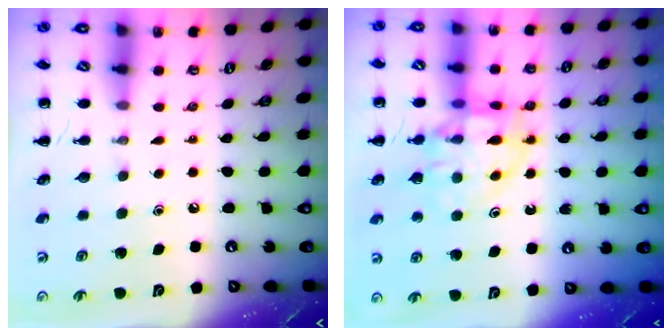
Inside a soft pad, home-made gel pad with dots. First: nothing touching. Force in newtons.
{"total": 13.4, "press": 13.1, "slide": 2.7}